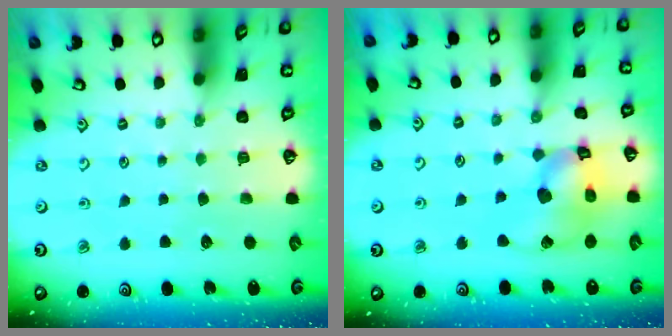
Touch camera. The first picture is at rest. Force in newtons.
{"total": 14.4, "press": 14.3, "slide": 1.9}